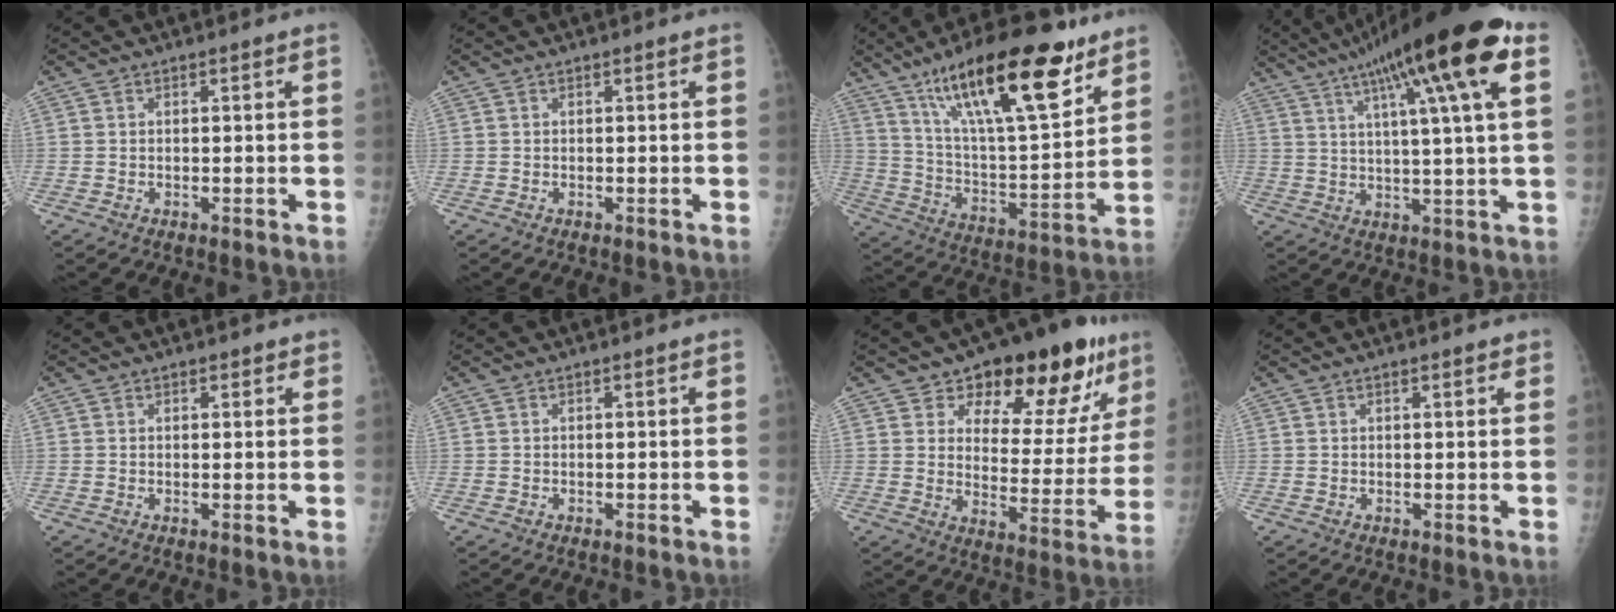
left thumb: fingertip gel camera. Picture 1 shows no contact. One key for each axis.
{"total": 0.0}
{"total": 25.6, "fx": 15.5, "fy": 7.4, "fz": 19.0, "tx": -0.292, "ty": -0.053, "tz": 0.264}
{"total": 23.4, "fx": 10.6, "fy": 3.3, "fz": 20.6, "tx": -0.327, "ty": 0.008, "tz": 0.158}
{"total": 1.3, "fx": 0.9, "fy": 0.8, "fz": 0.5, "tx": 0.004, "ty": -0.004, "tz": 0.007}
{"total": 0.0}
{"total": 20.7, "fx": 12.4, "fy": 10.2, "fz": 13.1, "tx": -0.112, "ty": -0.049, "tz": 0.176}
{"total": 1.4, "fx": 0.9, "fy": 0.5, "fz": 0.9, "tx": -0.011, "ty": -0.002, "tz": 0.011}